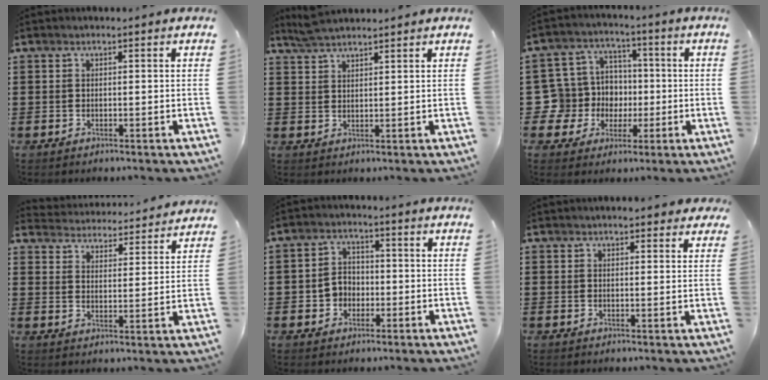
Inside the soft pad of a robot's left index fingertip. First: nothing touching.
{"total": 3.2, "force": [3.0, 0.3, 1.0], "torque": [-0.028, 0.000, 0.058]}
{"total": 9.4, "force": [-0.5, 9.3, 1.7], "torque": [-0.100, 0.000, -0.006]}
{"total": 4.4, "force": [4.4, -0.2, -0.5], "torque": [-0.016, -0.036, 0.072]}
{"total": 3.7, "force": [-1.3, 3.1, 1.4], "torque": [-0.036, 0.007, -0.028]}
{"total": 2.0, "force": [1.7, 0.6, 0.7], "torque": [-0.018, 0.007, 0.032]}